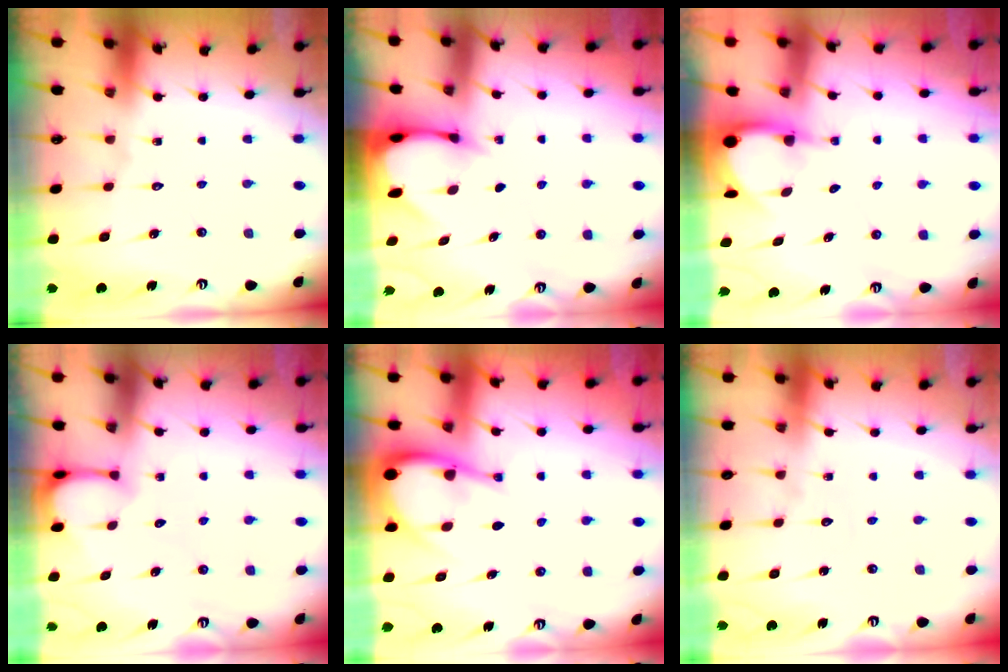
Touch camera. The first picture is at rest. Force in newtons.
{"total": 2.6, "press": 2.6, "slide": 0.3}
{"total": 3.4, "press": 3.4, "slide": 0.2}
{"total": 2.0, "press": 2.0, "slide": 0.2}
{"total": 8.7, "press": 8.7, "slide": 1.0}
{"total": 2.7, "press": 2.7, "slide": 0.3}